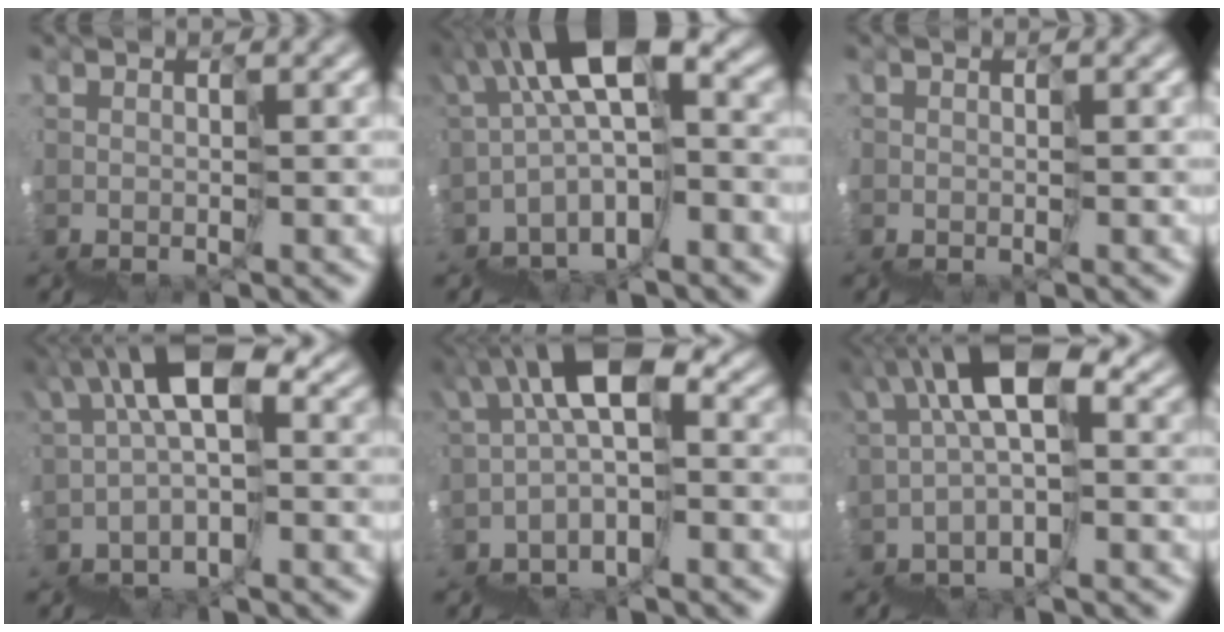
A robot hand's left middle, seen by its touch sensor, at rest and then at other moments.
{"total": 7.0, "force": [0.3, 2.2, 6.6], "torque": [-0.120, 0.041, -0.003]}
{"total": 0.9, "force": [-0.7, 0.6, 0.3], "torque": [-0.013, -0.004, -0.011]}
{"total": 4.6, "force": [0.9, 1.9, 4.1], "torque": [-0.074, 0.036, 0.000]}
{"total": 4.7, "force": [0.1, 2.0, 4.2], "torque": [-0.079, 0.034, -0.012]}
{"total": 5.1, "force": [1.4, 1.9, 4.5], "torque": [-0.083, 0.038, 0.009]}